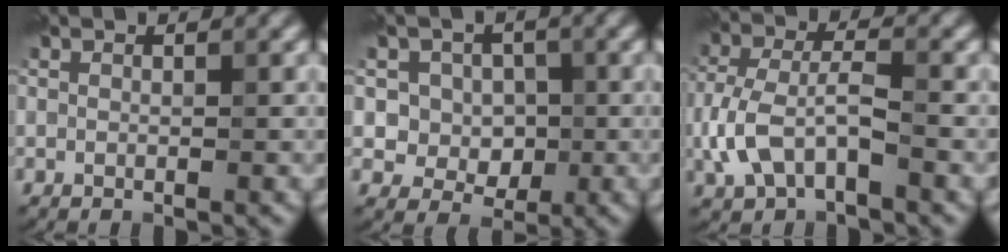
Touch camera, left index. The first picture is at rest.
{"total": 4.6, "force": [0.8, 4.1, 1.9], "torque": [-0.020, 0.005, 0.006]}
{"total": 4.7, "force": [-1.7, 2.3, 3.7], "torque": [-0.084, 0.008, -0.037]}